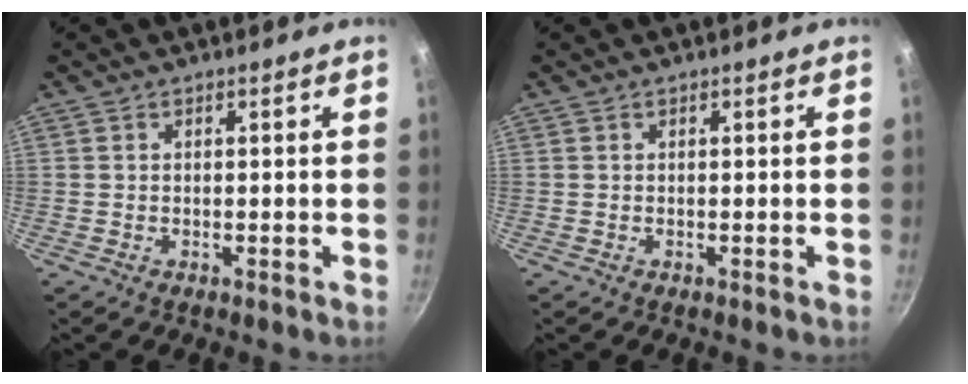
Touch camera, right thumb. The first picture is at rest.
{"total": 0.0}